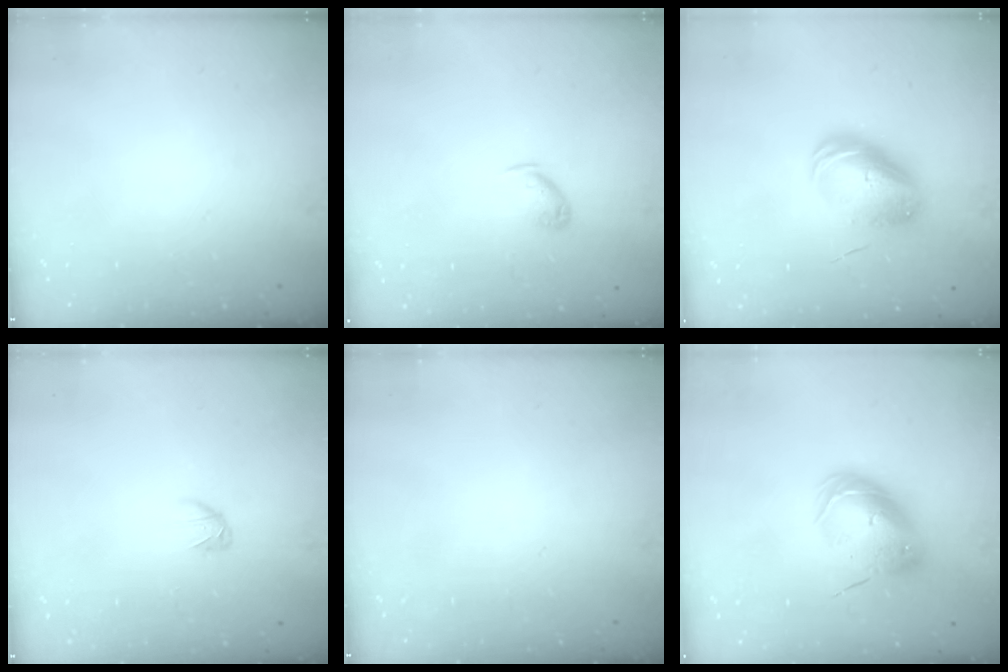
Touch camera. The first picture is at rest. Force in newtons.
{"total": 6.2, "press": 6.1, "slide": 1.3}
{"total": 10.3, "press": 10.1, "slide": 1.8}
{"total": 3.0, "press": 2.9, "slide": 0.7}
{"total": 0.0}
{"total": 9.0, "press": 8.9, "slide": 1.7}